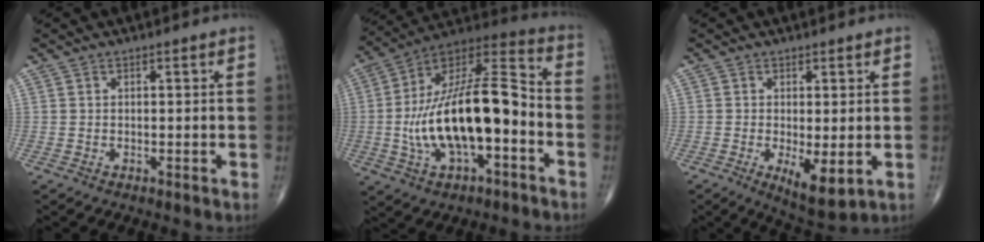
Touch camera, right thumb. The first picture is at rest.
{"total": 22.8, "force": [-4.1, 9.5, 20.3], "torque": [-0.367, 0.044, -0.067]}
{"total": 6.7, "force": [-1.3, 2.4, 6.1], "torque": [-0.097, -0.022, -0.014]}